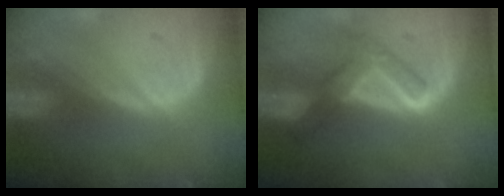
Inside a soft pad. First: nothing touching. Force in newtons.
{"total": 5.7, "press": 5.6, "slide": 1.2}